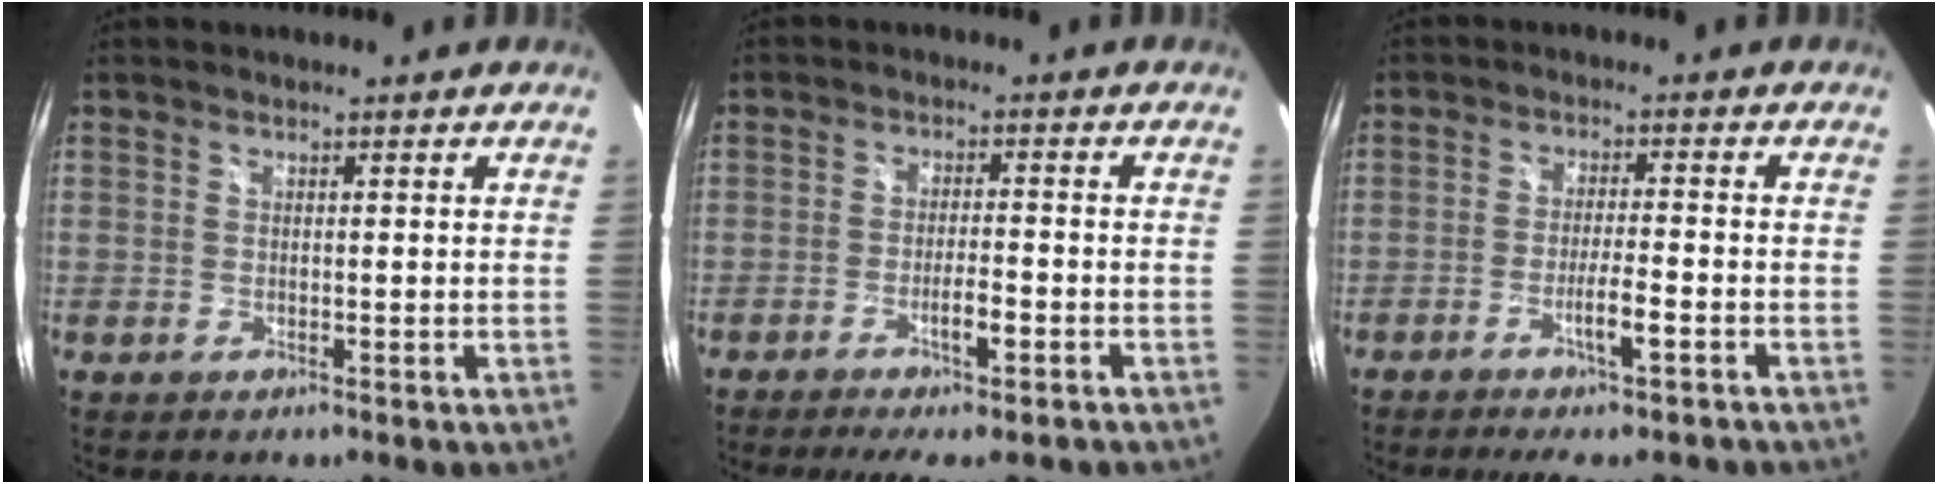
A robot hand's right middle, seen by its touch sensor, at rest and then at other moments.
{"total": 7.8, "force": [-5.5, 1.3, 5.4], "torque": [-0.110, -0.014, -0.086]}
{"total": 7.2, "force": [-5.3, 0.4, 4.9], "torque": [-0.094, -0.013, -0.086]}